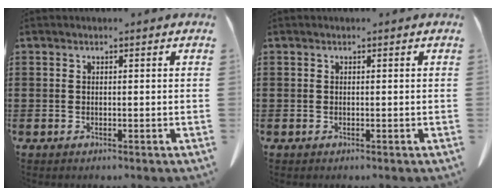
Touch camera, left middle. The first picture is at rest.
{"total": 0.0}